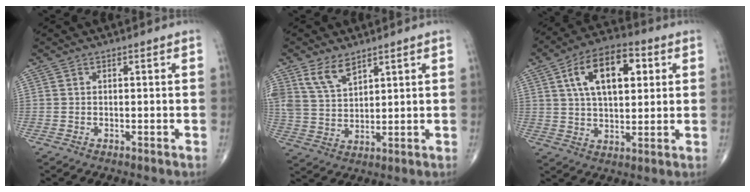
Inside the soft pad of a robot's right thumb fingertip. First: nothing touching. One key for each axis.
{"total": 6.7, "fx": 4.6, "fy": 3.3, "fz": 3.6, "tx": -0.060, "ty": -0.023, "tz": 0.097}
{"total": 15.0, "fx": 4.7, "fy": 7.8, "fz": 11.9, "tx": -0.181, "ty": 0.004, "tz": 0.075}